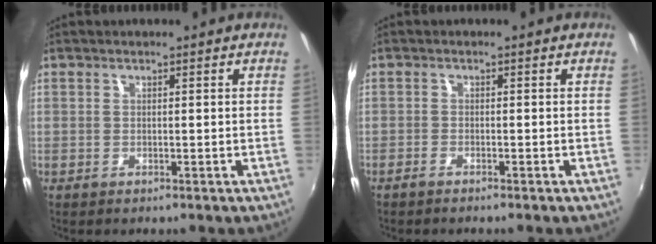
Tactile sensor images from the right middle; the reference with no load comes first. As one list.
[{"total": 1.4, "force": [-1.3, 0.0, 0.5], "torque": [-0.021, -0.002, -0.028]}]